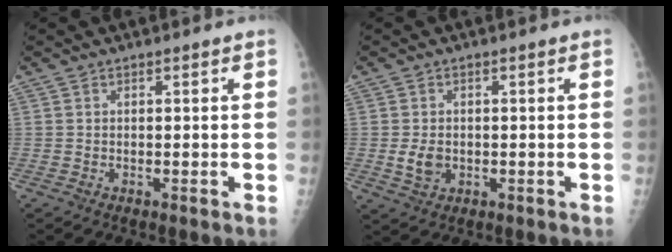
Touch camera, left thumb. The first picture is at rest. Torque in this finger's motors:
{"motor_torque": [0.01, -0.01, 0.41, 0.00, 0.04]}